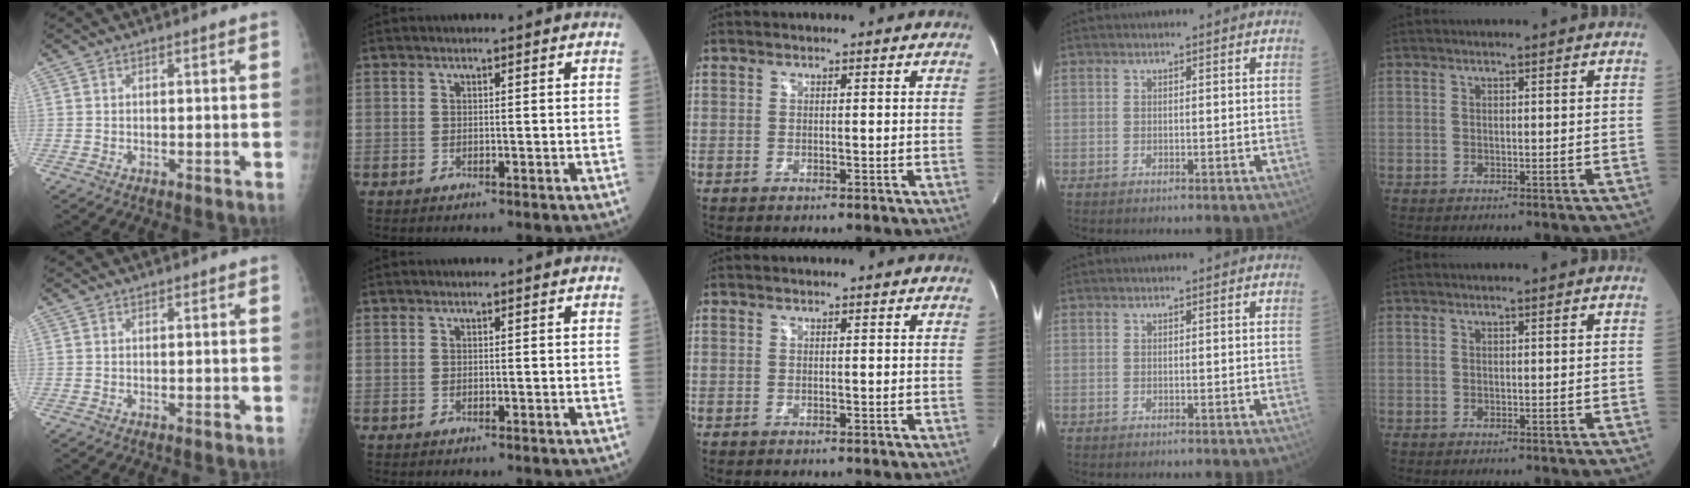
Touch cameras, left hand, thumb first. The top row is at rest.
{}